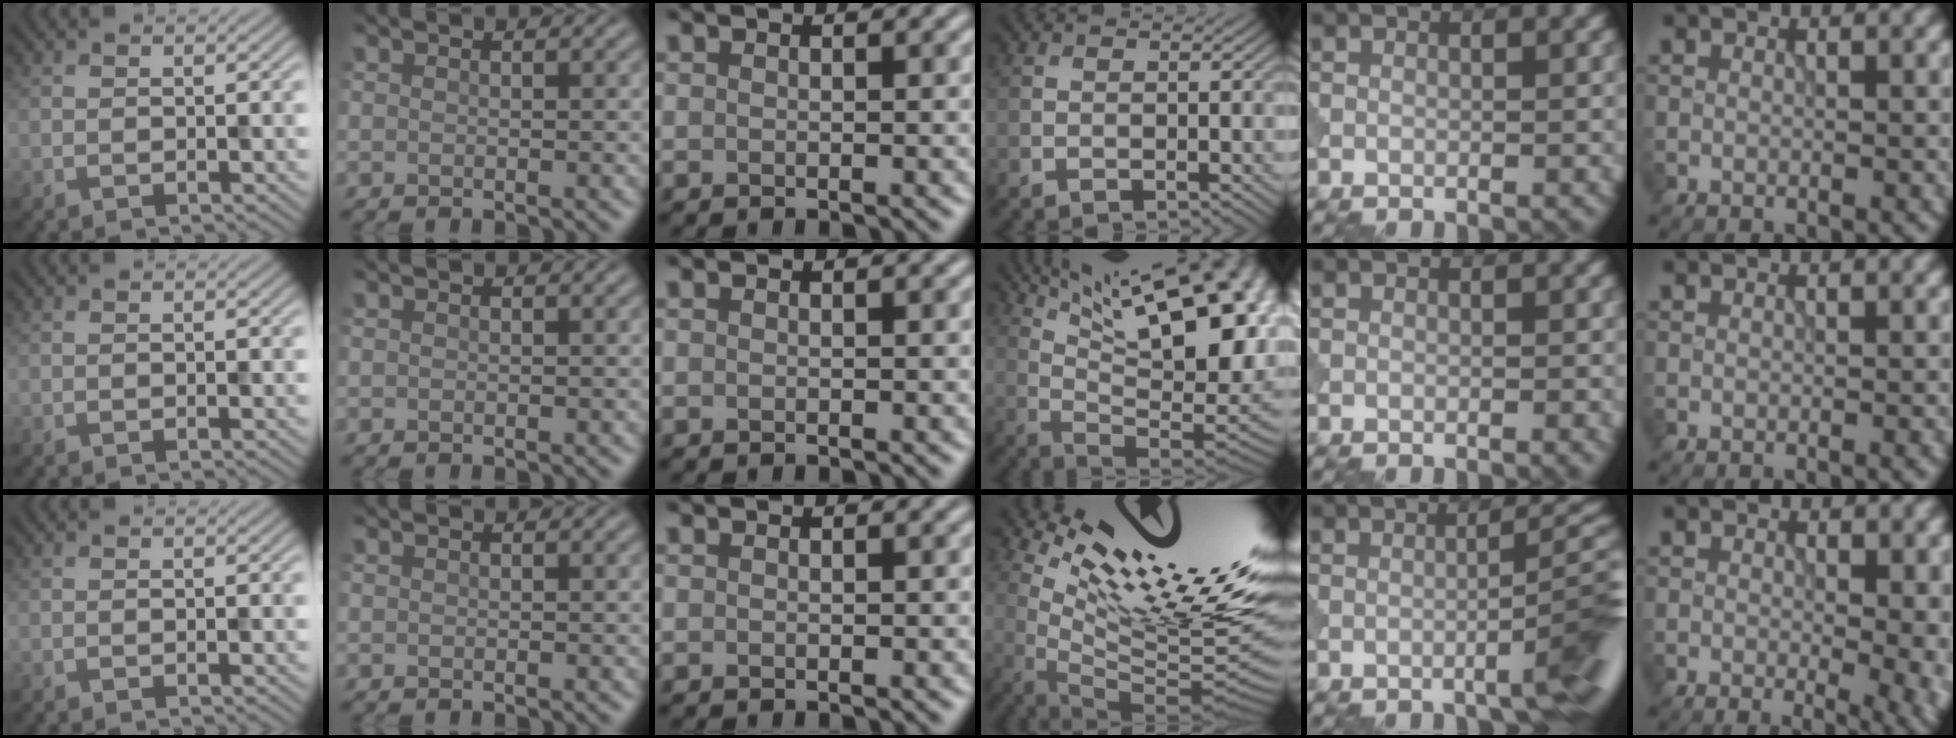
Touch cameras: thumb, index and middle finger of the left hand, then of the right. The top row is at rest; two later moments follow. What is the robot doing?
{"motion": "dispense", "object": "syringe"}